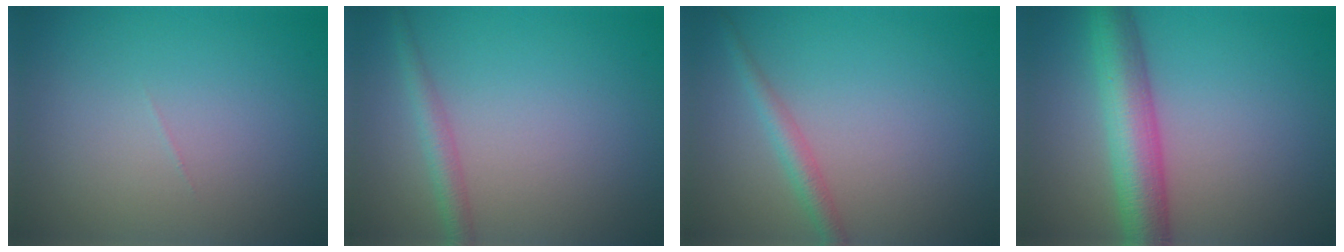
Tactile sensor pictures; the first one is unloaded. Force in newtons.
{"total": 2.1, "press": 2.1, "slide": 0.1}
{"total": 1.9, "press": 1.9, "slide": 0.0}
{"total": 6.2, "press": 6.2, "slide": 0.2}